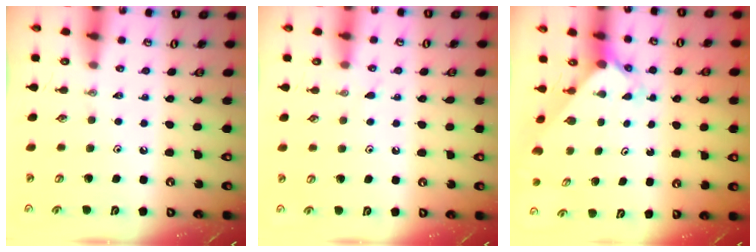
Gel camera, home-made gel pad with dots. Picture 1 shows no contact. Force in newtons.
{"total": 4.5, "press": 4.5, "slide": 0.6}
{"total": 2.4, "press": 2.4, "slide": 0.2}